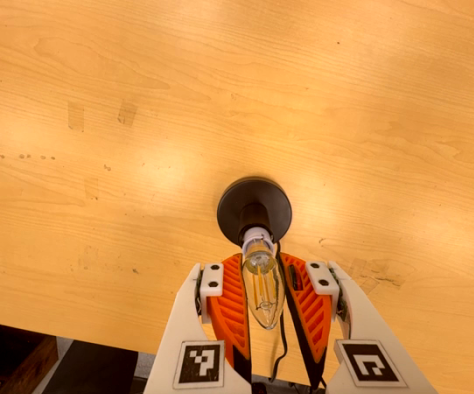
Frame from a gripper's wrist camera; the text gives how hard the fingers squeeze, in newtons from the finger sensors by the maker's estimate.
{"total": 9.4, "left": 9.2, "right": 9.7}